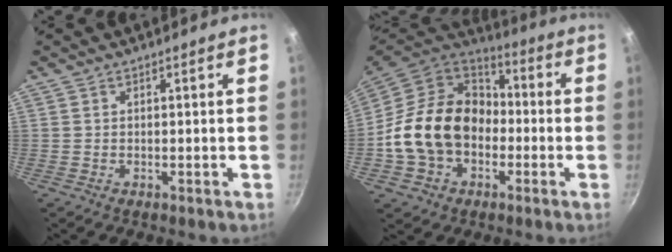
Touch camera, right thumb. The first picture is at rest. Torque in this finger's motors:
{"motor_torque": [2.50, 2.51, 0.23, -0.30, 0.18]}